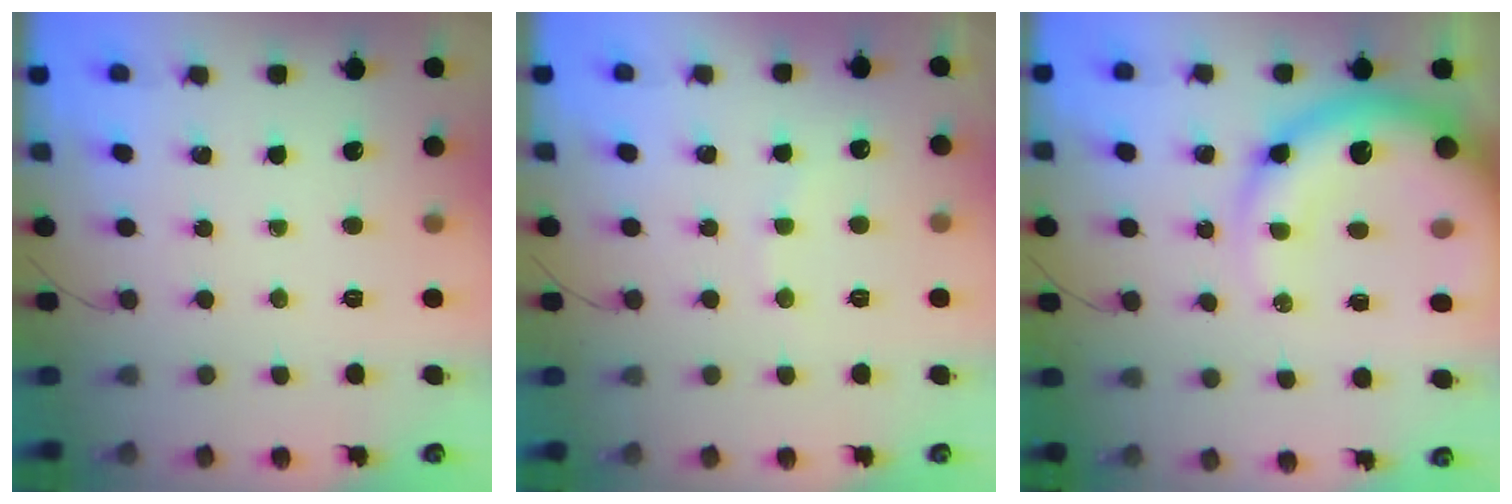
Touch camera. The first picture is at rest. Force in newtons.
{"total": 6.2, "press": 6.2, "slide": 0.9}
{"total": 18.9, "press": 18.5, "slide": 3.9}